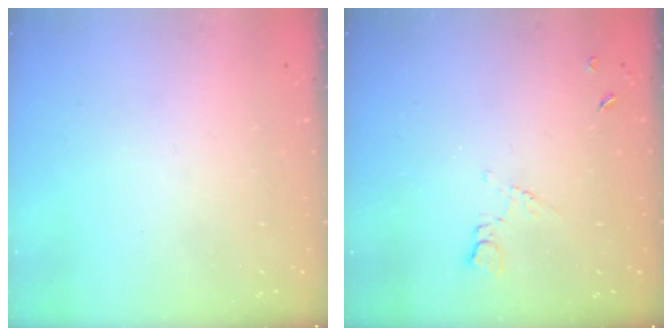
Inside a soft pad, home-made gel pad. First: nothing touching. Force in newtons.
{"total": 5.0, "press": 5.0, "slide": 0.6}